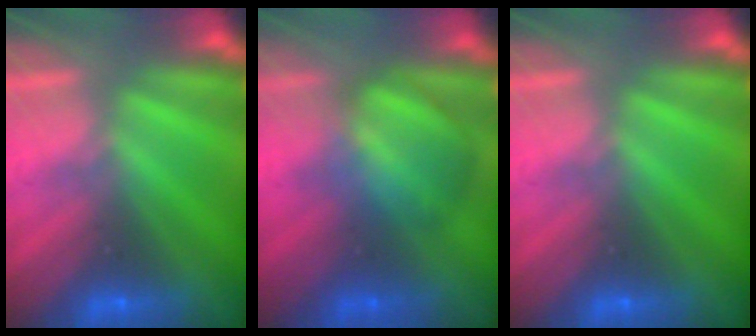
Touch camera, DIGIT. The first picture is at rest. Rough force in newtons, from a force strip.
{"total": 2.8}
{"total": 0.0}